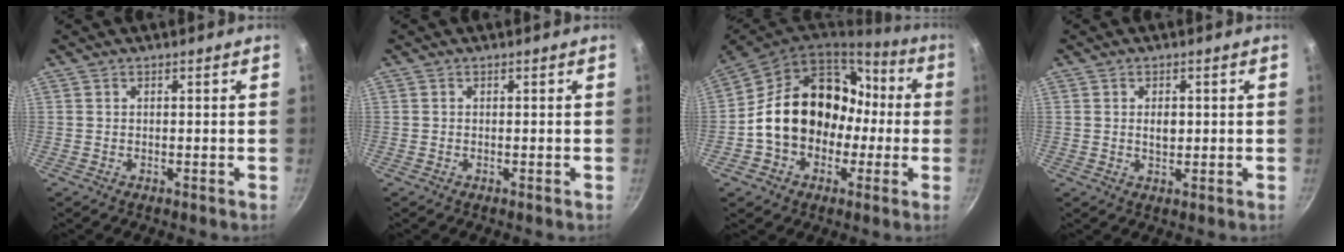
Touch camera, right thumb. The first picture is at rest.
{"total": 0.0}
{"total": 20.8, "force": [-0.8, 16.5, 12.5], "torque": [-0.172, 0.068, -0.002]}
{"total": 2.7, "force": [0.3, 1.6, 2.1], "torque": [-0.024, -0.003, 0.005]}